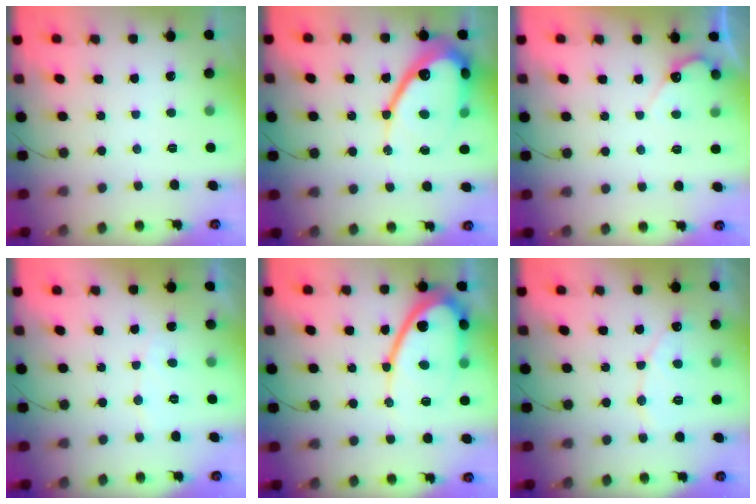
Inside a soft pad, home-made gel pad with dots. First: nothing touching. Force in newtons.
{"total": 16.6, "press": 16.6, "slide": 1.0}
{"total": 5.0, "press": 4.9, "slide": 0.3}
{"total": 3.9, "press": 3.9, "slide": 0.2}
{"total": 15.3, "press": 15.2, "slide": 1.4}
{"total": 8.3, "press": 8.3, "slide": 0.6}